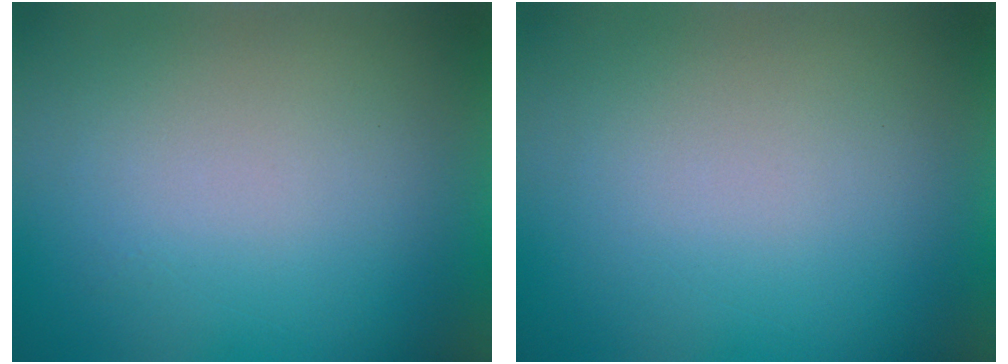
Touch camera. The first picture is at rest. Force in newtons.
{"total": 0.0}